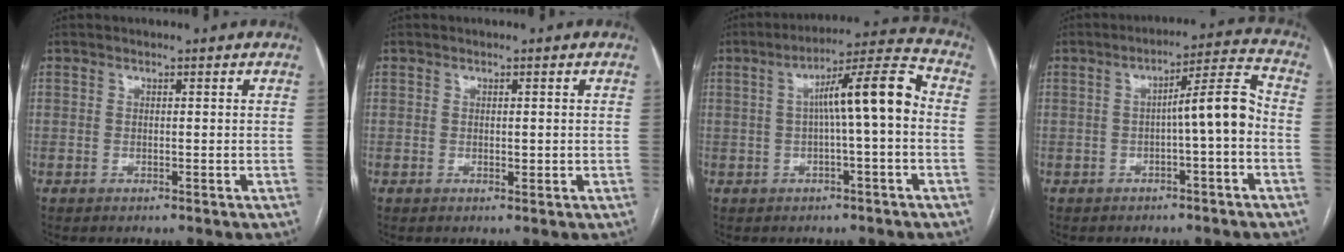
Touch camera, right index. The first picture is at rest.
{"total": 0.9, "force": [0.0, 0.5, 0.8], "torque": [-0.010, -0.003, 0.003]}
{"total": 10.1, "force": [0.1, 0.6, 10.1], "torque": [-0.156, 0.032, 0.000]}
{"total": 7.5, "force": [-1.3, 0.4, 7.4], "torque": [-0.107, 0.026, -0.018]}